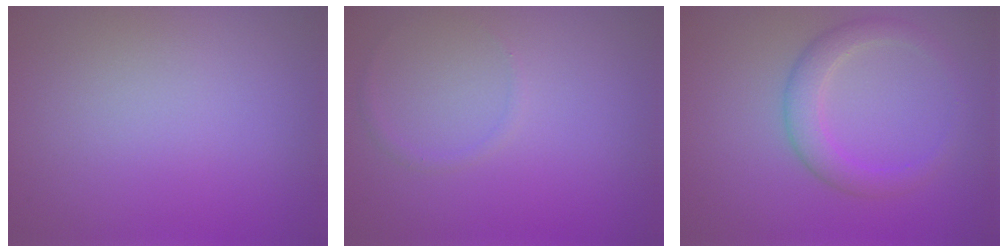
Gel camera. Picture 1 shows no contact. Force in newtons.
{"total": 0.6, "press": 0.6, "slide": 0.0}
{"total": 3.0, "press": 3.0, "slide": 0.1}